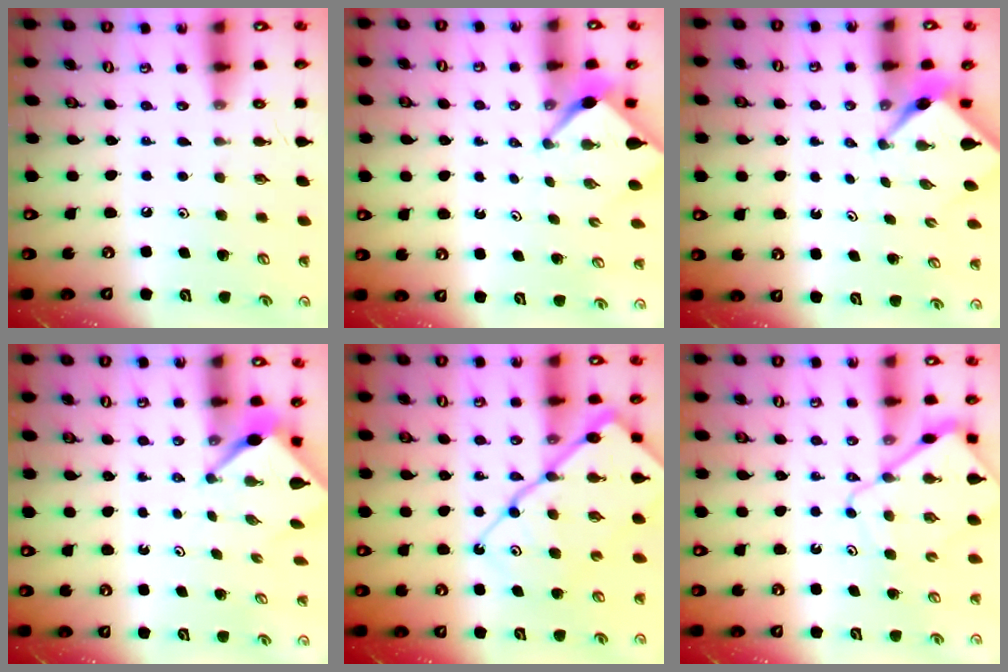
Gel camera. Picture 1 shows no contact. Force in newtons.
{"total": 2.5, "press": 2.4, "slide": 0.3}
{"total": 3.1, "press": 3.1, "slide": 0.3}
{"total": 3.1, "press": 3.1, "slide": 0.1}
{"total": 16.5, "press": 16.4, "slide": 1.7}
{"total": 10.6, "press": 10.5, "slide": 1.1}